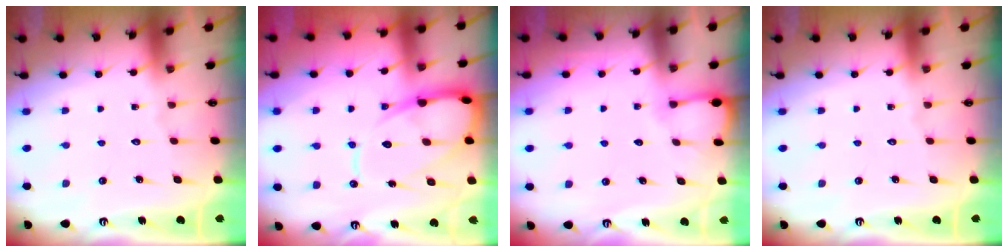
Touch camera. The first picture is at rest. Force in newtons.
{"total": 13.4, "press": 13.3, "slide": 1.4}
{"total": 2.8, "press": 2.8, "slide": 0.4}
{"total": 0.0}